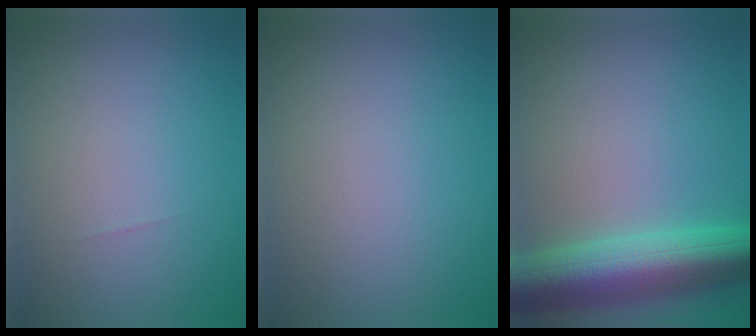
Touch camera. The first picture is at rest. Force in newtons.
{"total": 0.0}
{"total": 9.5, "press": 9.5, "slide": 0.1}